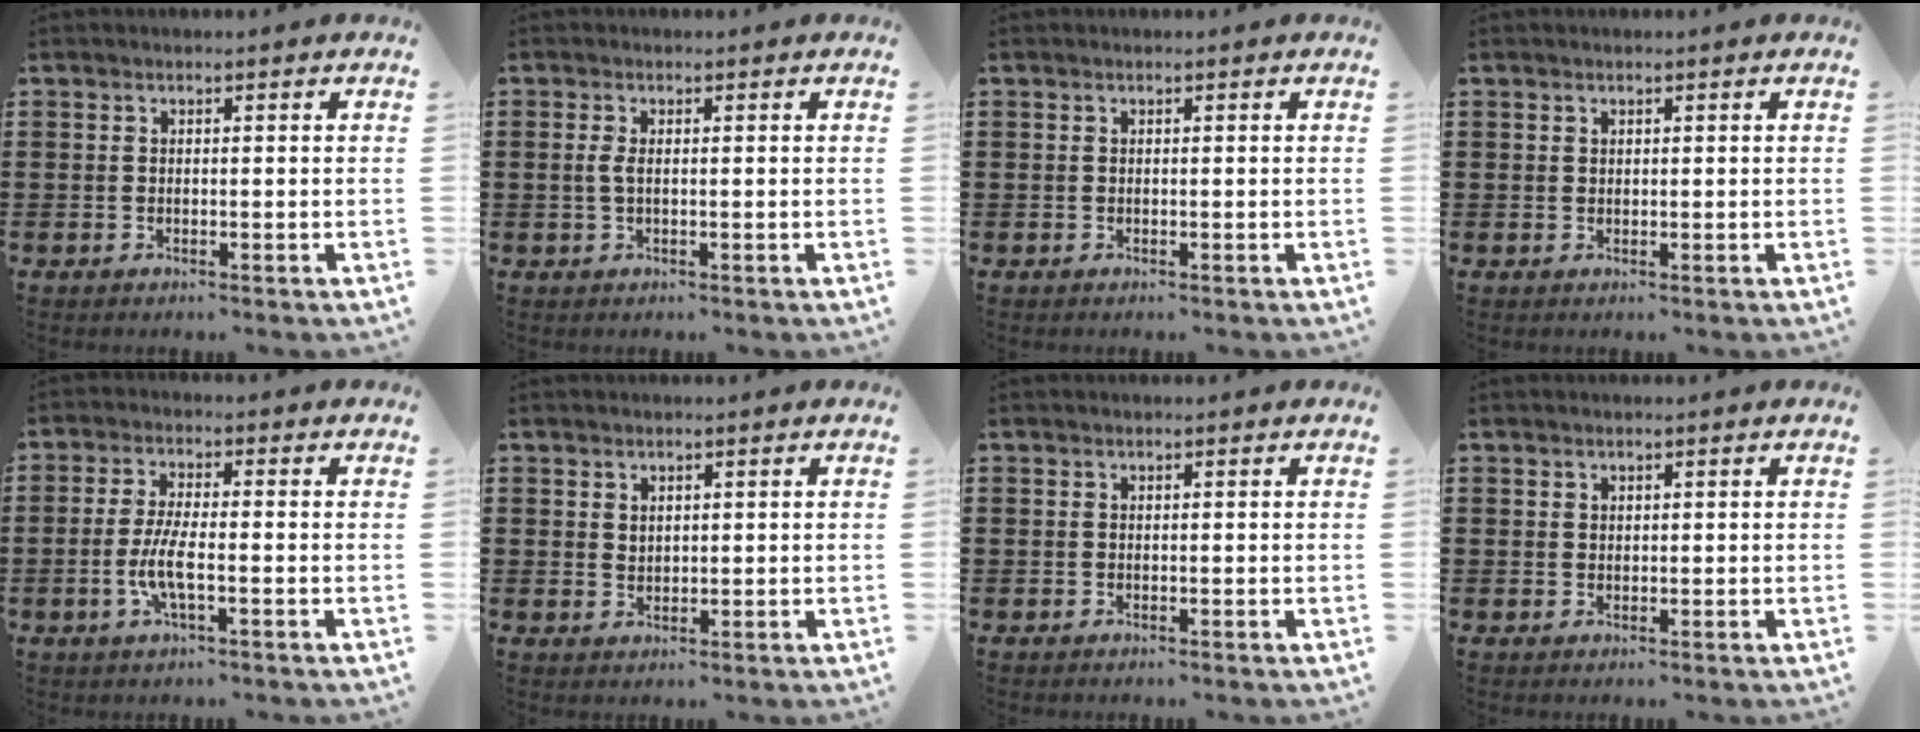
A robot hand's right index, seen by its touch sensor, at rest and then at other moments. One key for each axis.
{"total": 1.9, "fx": 0.0, "fy": 0.7, "fz": 1.7, "tx": -0.042, "ty": -0.001, "tz": -0.003}
{"total": 0.0}
{"total": 0.6, "fx": 0.4, "fy": 0.5, "fz": 0.1, "tx": -0.003, "ty": 0.002, "tz": 0.008}
{"total": 5.5, "fx": -1.7, "fy": 1.3, "fz": 5.1, "tx": -0.113, "ty": -0.007, "tz": -0.038}
{"total": 1.5, "fx": 1.2, "fy": 0.9, "fz": 0.3, "tx": -0.006, "ty": 0.003, "tz": 0.023}
{"total": 0.0}
{"total": 0.8, "fx": 0.5, "fy": 0.6, "fz": 0.1, "tx": -0.004, "ty": 0.002, "tz": 0.011}